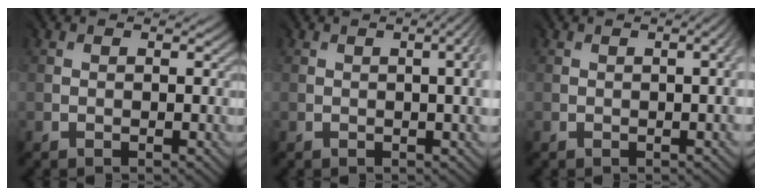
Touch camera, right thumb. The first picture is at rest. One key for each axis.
{"total": 4.6, "fx": 0.0, "fy": 1.6, "fz": 4.3, "tx": -0.033, "ty": 0.005, "tz": 0.000}
{"total": 3.3, "fx": -0.3, "fy": 1.0, "fz": 3.1, "tx": -0.025, "ty": 0.000, "tz": 0.000}